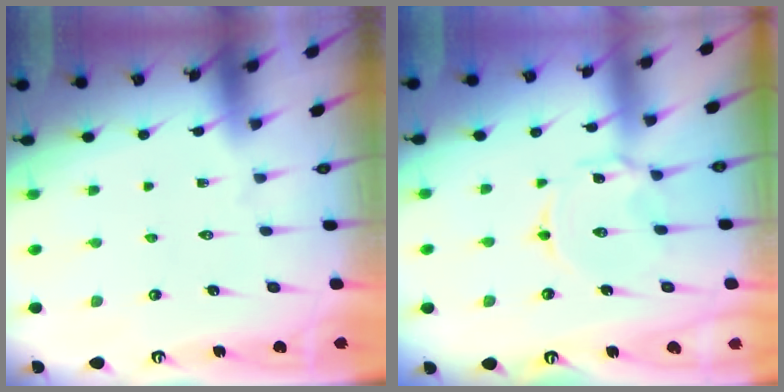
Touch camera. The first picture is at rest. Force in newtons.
{"total": 3.9, "press": 3.9, "slide": 0.4}